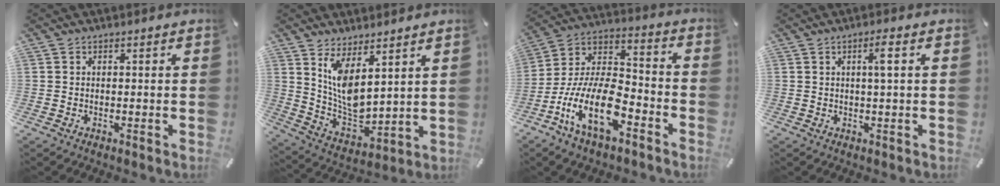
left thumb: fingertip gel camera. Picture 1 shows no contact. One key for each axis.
{"total": 9.5, "fx": 5.5, "fy": 4.5, "fz": 6.4, "tx": -0.123, "ty": -0.047, "tz": 0.103}
{"total": 18.1, "fx": -9.3, "fy": 8.6, "fz": 12.9, "tx": -0.278, "ty": 0.032, "tz": -0.166}
{"total": 3.9, "fx": 0.8, "fy": 0.2, "fz": 3.8, "tx": -0.075, "ty": -0.001, "tz": 0.011}